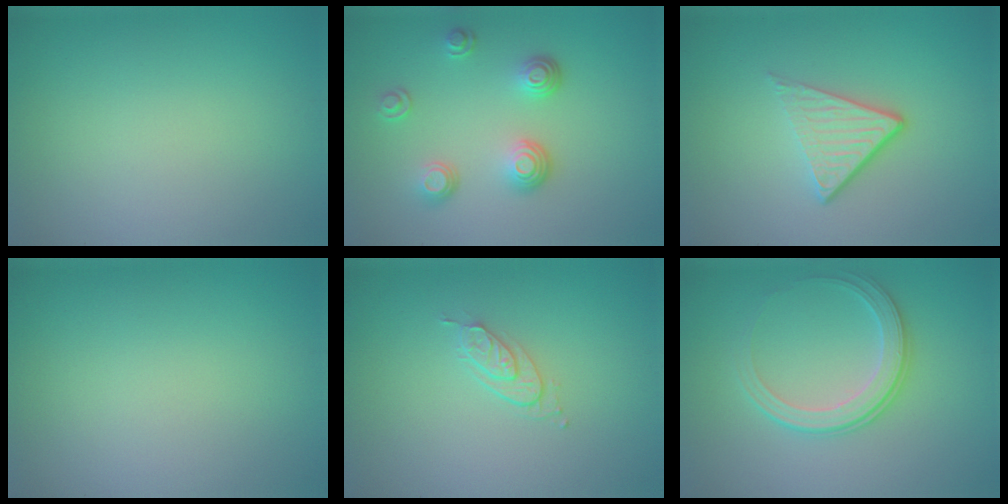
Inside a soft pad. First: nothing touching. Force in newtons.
{"total": 3.5, "press": 2.6, "slide": 2.4}
{"total": 3.7, "press": 2.4, "slide": 2.8}
{"total": 0.0}
{"total": 1.7, "press": 1.1, "slide": 1.3}
{"total": 3.4, "press": 2.8, "slide": 1.9}